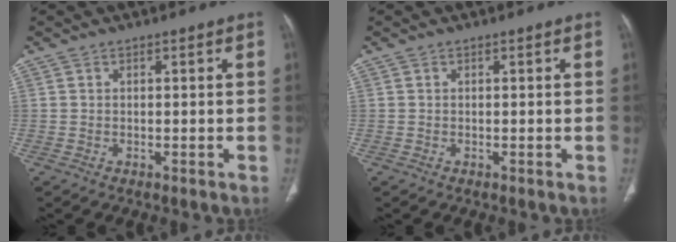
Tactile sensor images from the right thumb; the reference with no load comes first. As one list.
[{"total": 0.0}]